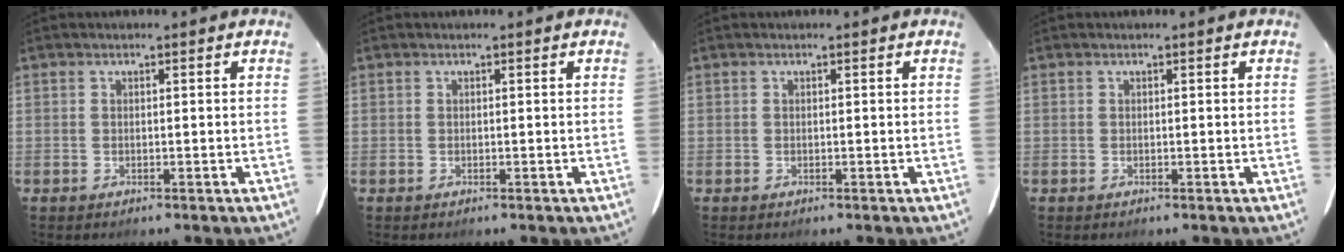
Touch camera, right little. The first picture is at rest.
{"total": 0.0}
{"total": 0.0}
{"total": 0.0}